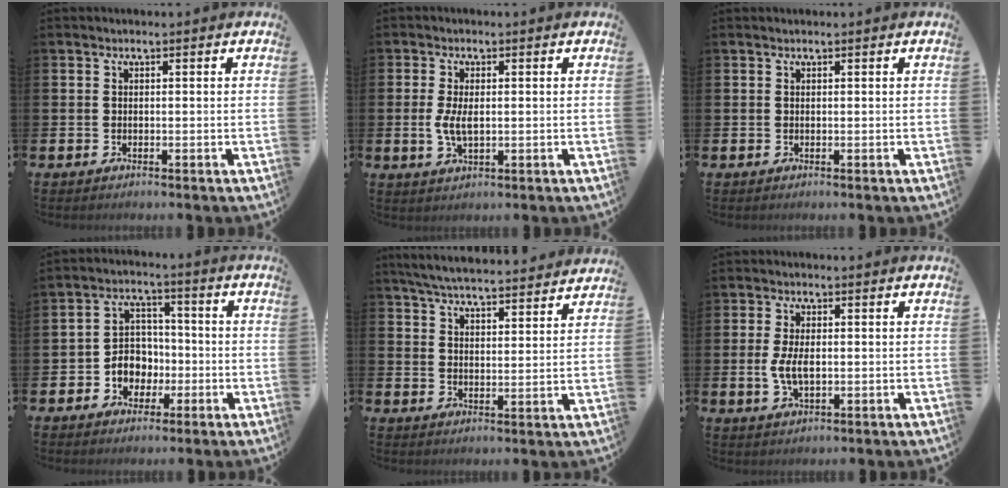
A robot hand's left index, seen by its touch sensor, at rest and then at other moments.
{"total": 3.5, "force": [0.1, 1.7, 3.1], "torque": [-0.057, 0.003, 0.000]}
{"total": 0.0}
{"total": 5.0, "force": [-1.3, 4.6, 1.6], "torque": [-0.039, 0.008, -0.029]}
{"total": 6.0, "force": [5.9, 0.4, 1.0], "torque": [-0.036, -0.042, 0.105]}
{"total": 4.0, "force": [0.0, 2.0, 3.4], "torque": [-0.070, 0.003, -0.005]}